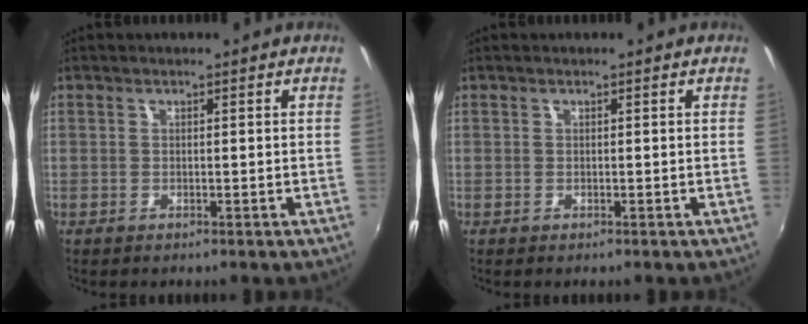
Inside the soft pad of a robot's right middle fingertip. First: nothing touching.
{"total": 0.0}